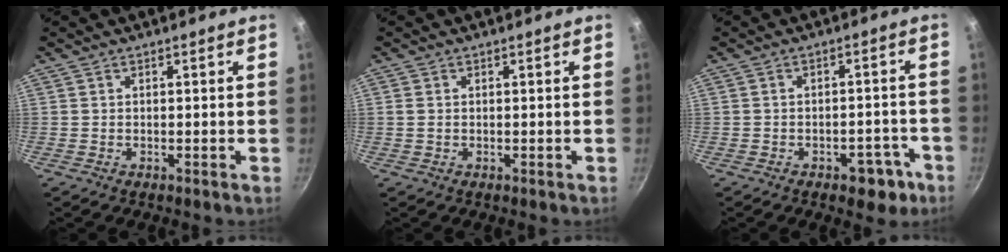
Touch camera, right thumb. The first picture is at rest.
{"total": 1.0, "force": [0.2, 0.8, 0.6], "torque": [-0.013, 0.002, 0.002]}
{"total": 6.5, "force": [-3.5, 3.7, 4.0], "torque": [-0.019, 0.032, -0.032]}